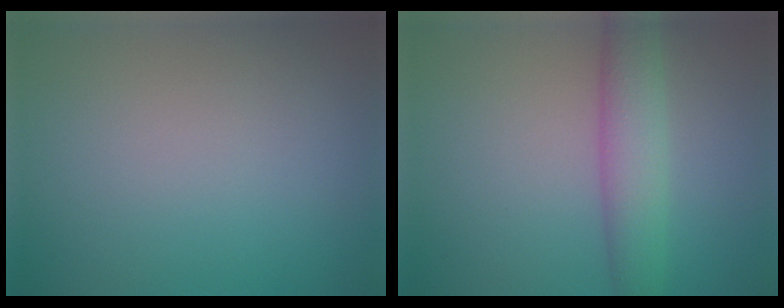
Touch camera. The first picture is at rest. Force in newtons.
{"total": 4.3, "press": 4.3, "slide": 0.1}